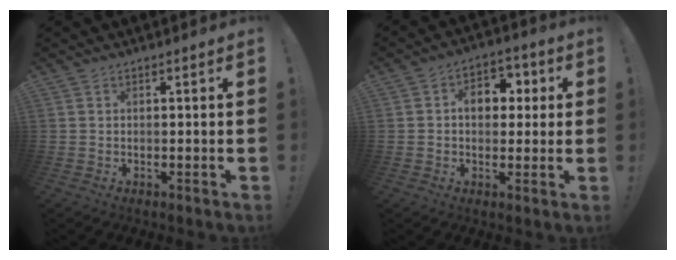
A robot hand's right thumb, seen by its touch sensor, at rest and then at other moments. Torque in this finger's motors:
{"motor_torque": [0.69, 1.22, 0.80, -0.28, 0.00]}